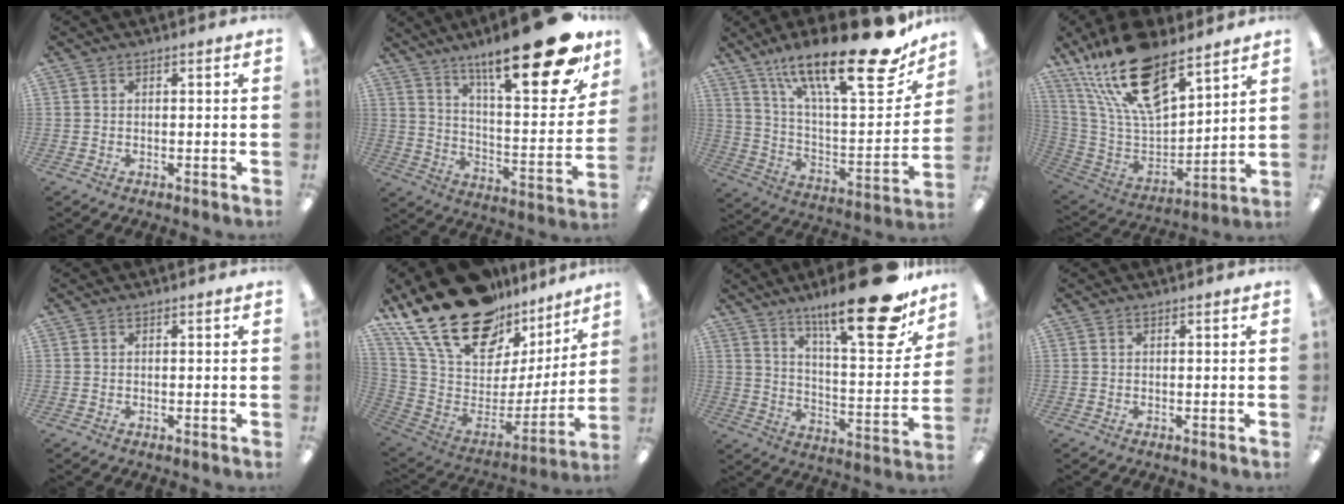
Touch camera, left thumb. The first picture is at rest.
{"total": 25.6, "force": [16.9, 6.3, 18.1], "torque": [-0.262, -0.116, 0.272]}
{"total": 26.1, "force": [17.8, 7.3, 17.7], "torque": [-0.262, -0.115, 0.287]}
{"total": 23.1, "force": [16.2, 9.8, 13.3], "torque": [-0.251, -0.090, 0.289]}
{"total": 0.0}
{"total": 26.1, "force": [18.7, 12.9, 12.8], "torque": [-0.230, -0.119, 0.345]}
{"total": 23.4, "force": [16.0, 6.6, 15.7], "torque": [-0.224, -0.107, 0.254]}
{"total": 0.0}